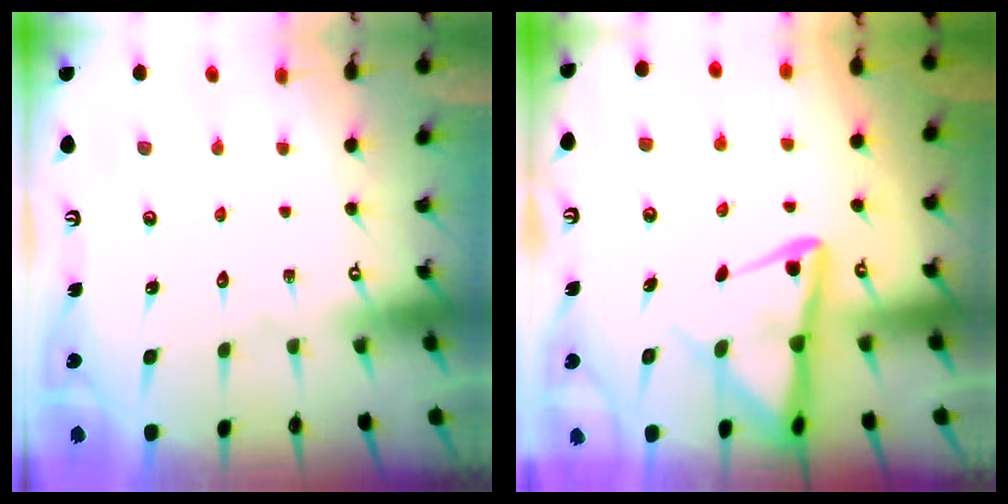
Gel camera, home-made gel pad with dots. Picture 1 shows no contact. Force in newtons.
{"total": 8.7, "press": 8.6, "slide": 1.0}